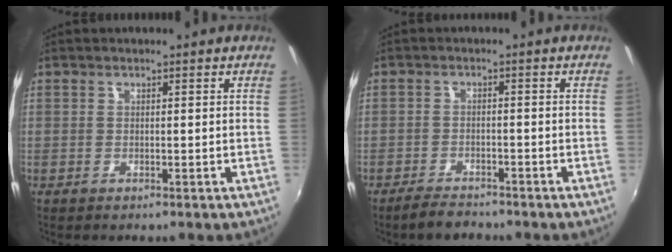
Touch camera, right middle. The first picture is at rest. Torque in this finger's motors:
{"motor_torque": [1.13, -1.01, 0.40, 0.17]}